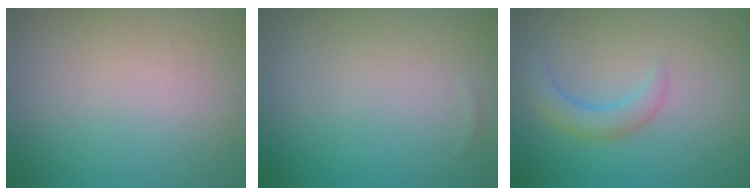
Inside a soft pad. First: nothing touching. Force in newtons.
{"total": 0.0}
{"total": 2.4, "press": 2.4, "slide": 0.3}